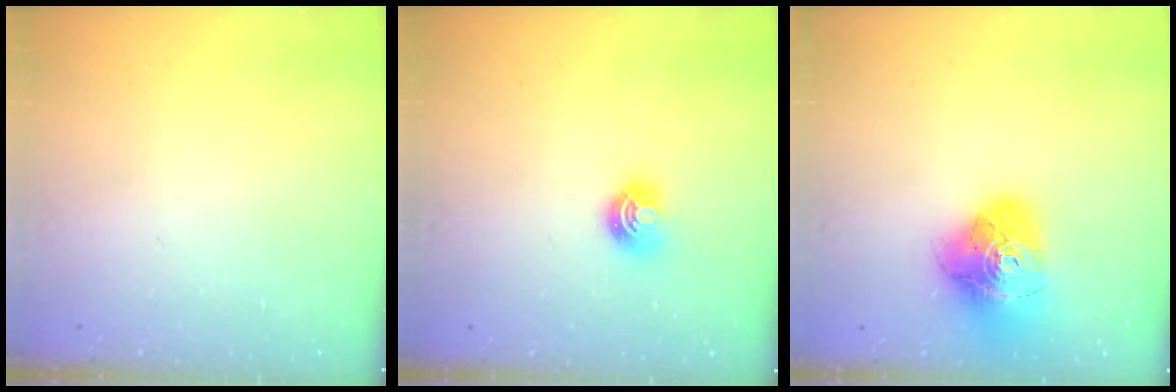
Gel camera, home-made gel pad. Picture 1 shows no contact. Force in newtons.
{"total": 6.6, "press": 6.6, "slide": 0.5}
{"total": 18.0, "press": 17.9, "slide": 1.9}